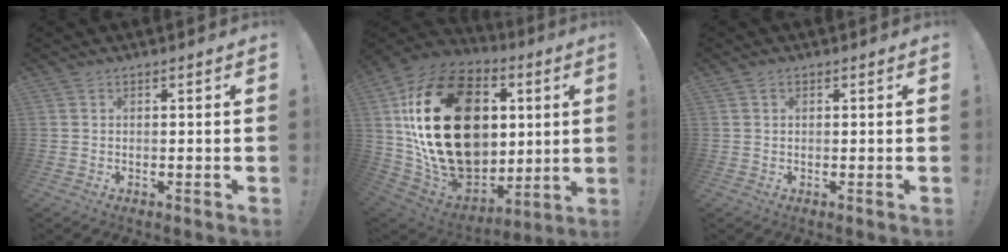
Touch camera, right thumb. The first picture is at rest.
{"total": 35.0, "force": [6.2, 24.1, 24.7], "torque": [-0.469, -0.023, 0.161]}
{"total": 0.9, "force": [0.4, 0.7, 0.3], "torque": [0.000, -0.001, 0.007]}